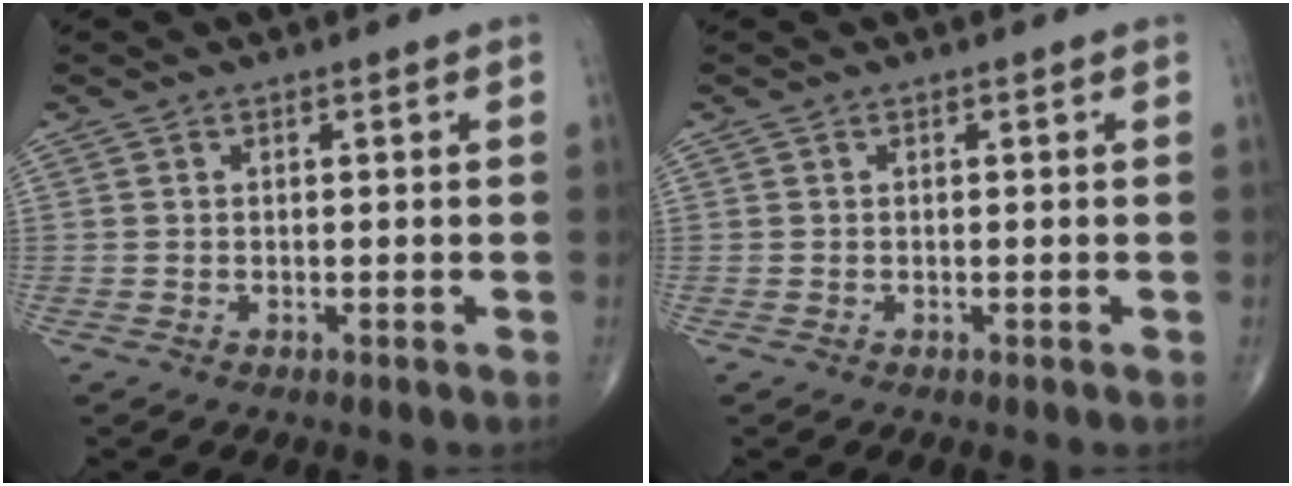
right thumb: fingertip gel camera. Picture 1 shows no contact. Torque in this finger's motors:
{"motor_torque": [0.00, 0.00, -0.01, 0.04, 0.00]}